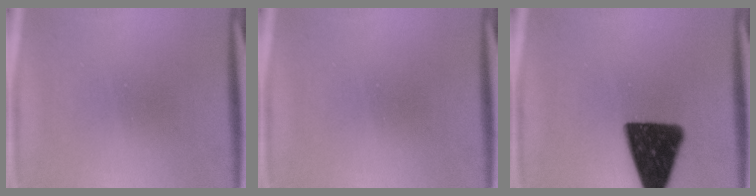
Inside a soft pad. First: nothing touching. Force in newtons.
{"total": 0.0}
{"total": 15.4}